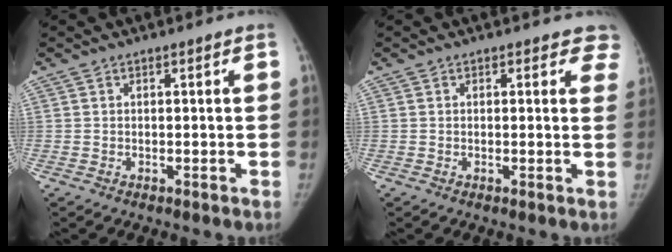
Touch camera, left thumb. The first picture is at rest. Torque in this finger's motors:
{"motor_torque": [-0.42, -0.09, 0.37, 0.13, -0.04]}